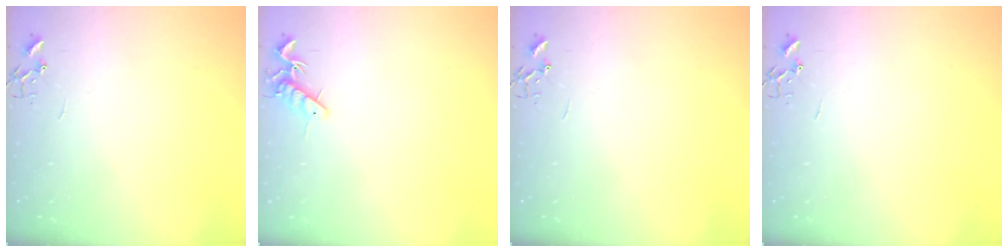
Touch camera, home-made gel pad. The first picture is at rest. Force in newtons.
{"total": 7.6, "press": 7.5, "slide": 0.8}
{"total": 0.0}
{"total": 0.0}